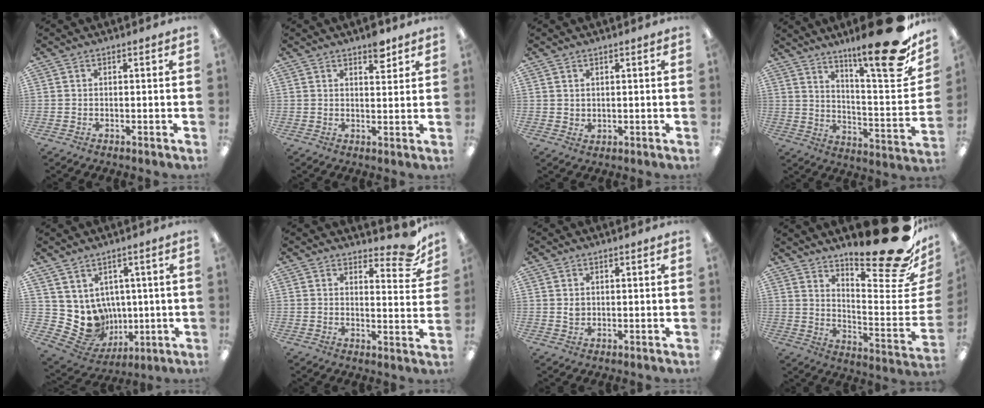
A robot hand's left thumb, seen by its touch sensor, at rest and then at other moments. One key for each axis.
{"total": 5.0, "fx": 3.6, "fy": 1.9, "fz": 2.9, "tx": -0.023, "ty": -0.022, "tz": 0.056}
{"total": 1.6, "fx": 1.3, "fy": 0.8, "fz": 0.5, "tx": -0.011, "ty": 0.001, "tz": 0.023}
{"total": 21.5, "fx": 15.2, "fy": 3.8, "fz": 14.7, "tx": -0.204, "ty": -0.120, "tz": 0.237}
{"total": 9.8, "fx": 1.9, "fy": 8.9, "fz": 3.8, "tx": -0.097, "ty": -0.039, "tz": 0.052}
{"total": 9.0, "fx": 6.9, "fy": 3.2, "fz": 4.7, "tx": -0.047, "ty": -0.047, "tz": 0.117}
{"total": 1.8, "fx": 0.6, "fy": 1.3, "fz": 1.1, "tx": -0.024, "ty": 0.005, "tz": 0.010}
{"total": 22.4, "fx": 16.3, "fy": 4.6, "fz": 14.7, "tx": -0.171, "ty": -0.141, "tz": 0.259}